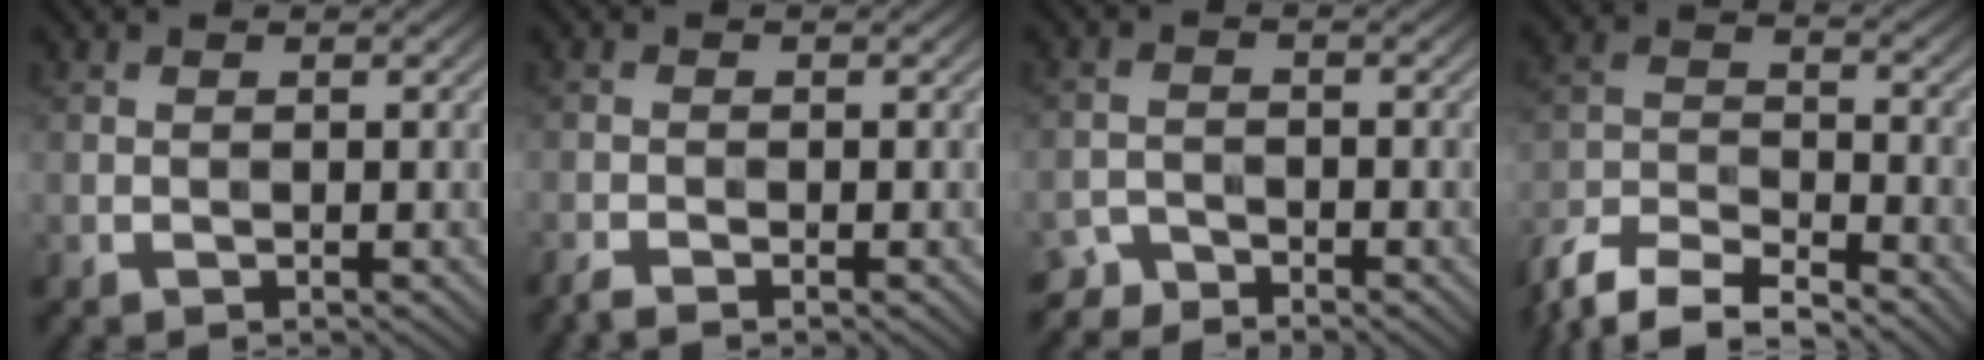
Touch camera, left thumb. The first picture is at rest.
{"total": 1.6, "force": [-1.4, 0.1, 0.8], "torque": [-0.017, -0.004, -0.032]}
{"total": 2.6, "force": [-2.6, 0.6, 0.1], "torque": [0.001, 0.000, -0.057]}
{"total": 10.1, "force": [-8.7, 2.8, 4.3], "torque": [-0.091, -0.011, -0.175]}